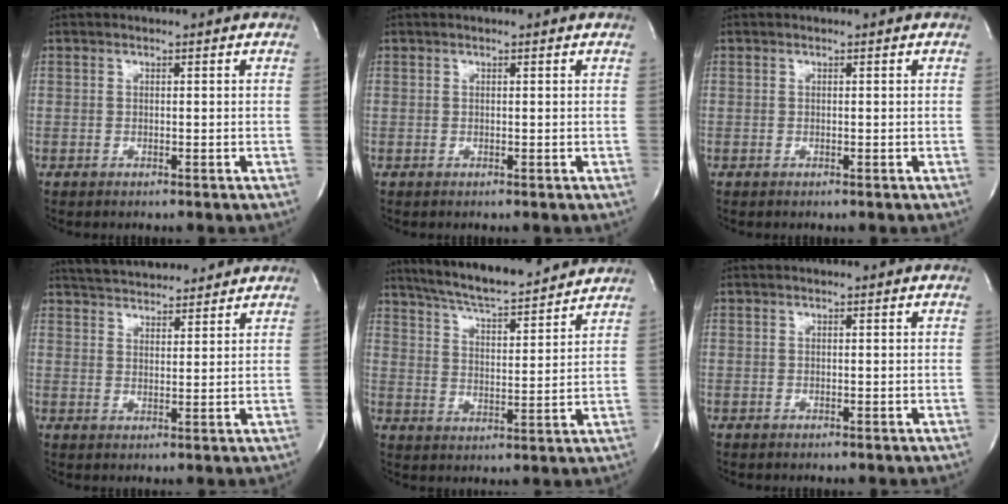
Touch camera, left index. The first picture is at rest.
{"total": 1.0, "force": [0.9, 0.0, 0.5], "torque": [-0.009, 0.010, 0.012]}
{"total": 0.0}
{"total": 11.9, "force": [11.1, 2.4, 3.6], "torque": [-0.057, 0.024, 0.167]}
{"total": 16.0, "force": [14.5, 1.7, 6.5], "torque": [-0.113, 0.010, 0.224]}
{"total": 0.6, "force": [0.5, 0.0, 0.2], "torque": [-0.002, 0.004, 0.006]}